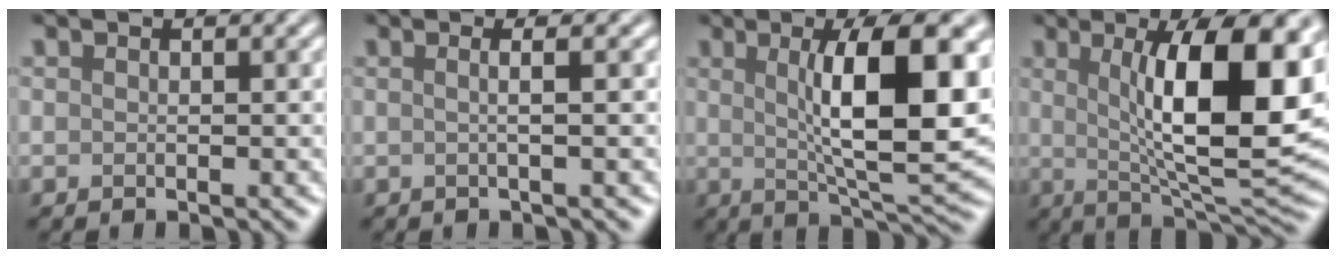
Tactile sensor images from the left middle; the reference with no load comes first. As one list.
[{"total": 1.9, "force": [0.3, 0.8, 1.7], "torque": [-0.008, 0.005, -0.015]}, {"total": 10.3, "force": [1.7, 2.5, 9.8], "torque": [-0.132, 0.004, 0.040]}, {"total": 12.4, "force": [2.1, 3.5, 11.7], "torque": [-0.156, 0.003, 0.044]}]